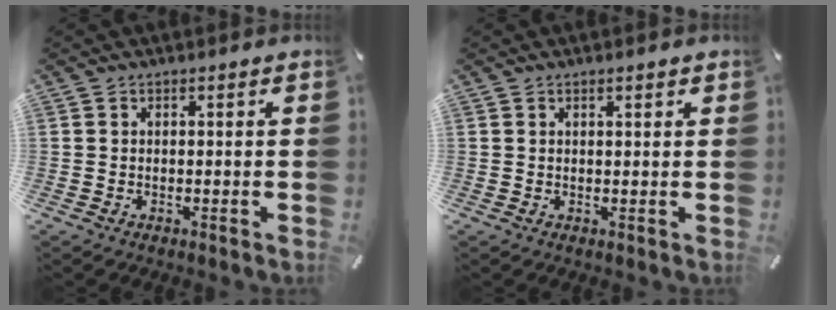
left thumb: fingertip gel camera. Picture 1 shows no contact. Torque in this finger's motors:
{"motor_torque": [0.03, -0.31, -0.06, 0.27, -0.01]}